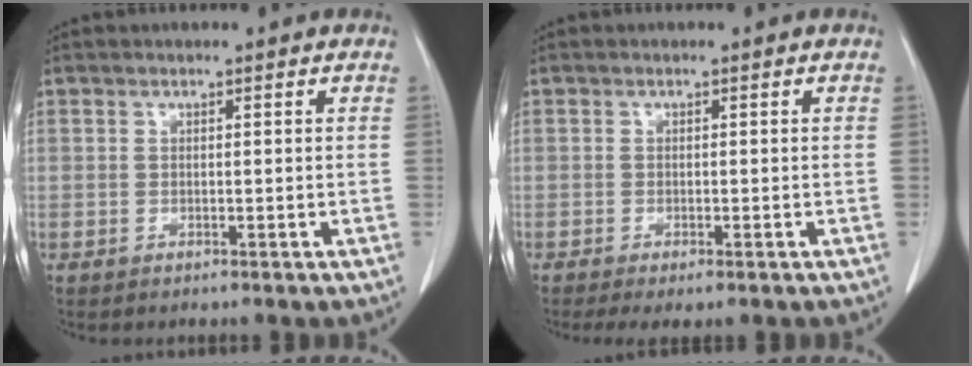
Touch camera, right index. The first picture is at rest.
{"total": 2.9, "force": [-2.0, 0.7, 2.0], "torque": [-0.032, -0.010, -0.031]}